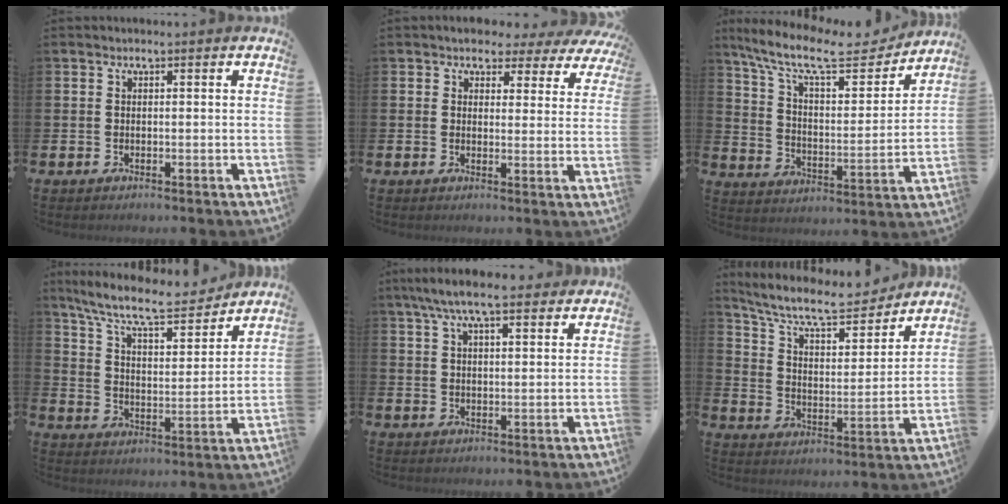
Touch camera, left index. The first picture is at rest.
{"total": 3.2, "force": [2.5, 1.8, 0.6], "torque": [-0.012, -0.020, 0.037]}
{"total": 11.9, "force": [10.1, 3.1, 5.3], "torque": [-0.133, -0.060, 0.172]}
{"total": 10.1, "force": [9.1, 1.9, 3.9], "torque": [-0.111, -0.057, 0.157]}
{"total": 7.1, "force": [6.1, 1.4, 3.4], "torque": [-0.075, -0.015, 0.109]}
{"total": 9.7, "force": [8.7, 2.5, 3.5], "torque": [-0.096, -0.058, 0.148]}